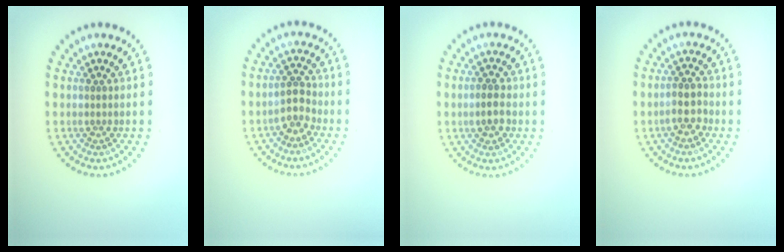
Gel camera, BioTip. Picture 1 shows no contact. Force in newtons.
{"total": 2.3, "press": 2.1, "slide": 0.8}
{"total": 2.2, "press": 2.2, "slide": 0.3}
{"total": 2.2, "press": 2.0, "slide": 1.0}